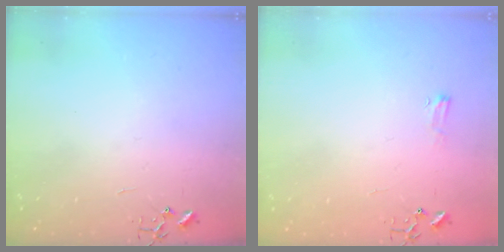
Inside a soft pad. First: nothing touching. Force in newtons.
{"total": 4.1, "press": 4.1, "slide": 0.6}